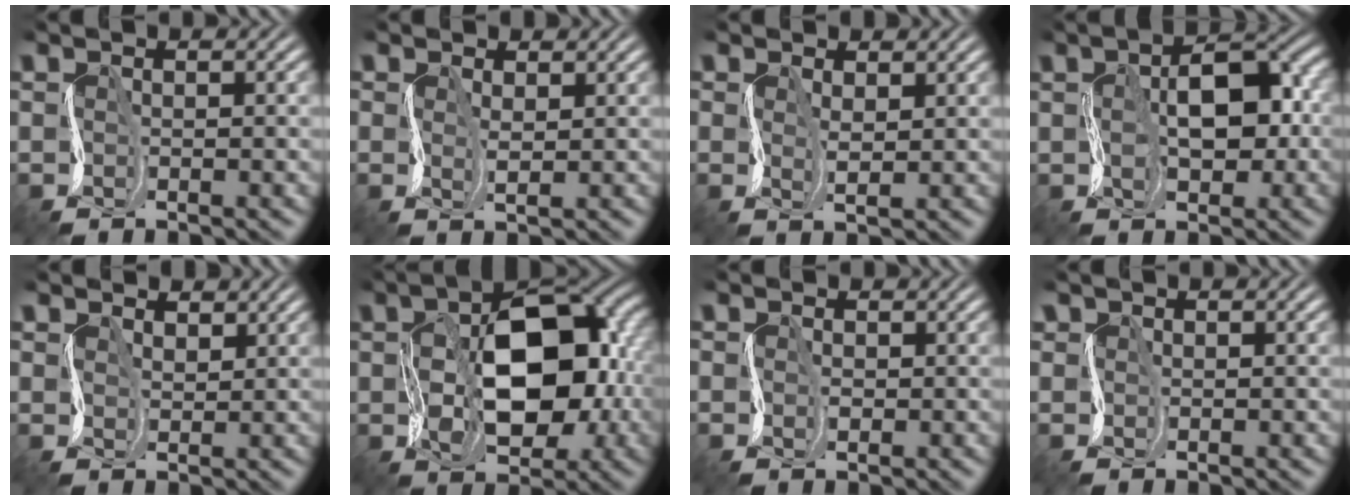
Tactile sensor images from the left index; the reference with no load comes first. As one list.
[{"total": 1.1, "force": [0.7, 0.8, 0.4], "torque": [-0.021, 0.007, 0.008]}, {"total": 1.4, "force": [0.8, 0.9, 0.7], "torque": [-0.026, 0.007, 0.011]}, {"total": 6.0, "force": [0.1, 3.3, 5.0], "torque": [-0.081, 0.017, -0.006]}, {"total": 3.2, "force": [2.3, 2.1, 0.8], "torque": [-0.034, 0.008, 0.031]}, {"total": 11.0, "force": [0.3, 6.7, 8.6], "torque": [-0.135, 0.006, 0.007]}, {"total": 1.1, "force": [0.2, 1.0, 0.0], "torque": [-0.009, 0.006, 0.002]}, {"total": 0.9, "force": [0.2, 0.9, 0.1], "torque": [0.007, 0.006, 0.002]}]